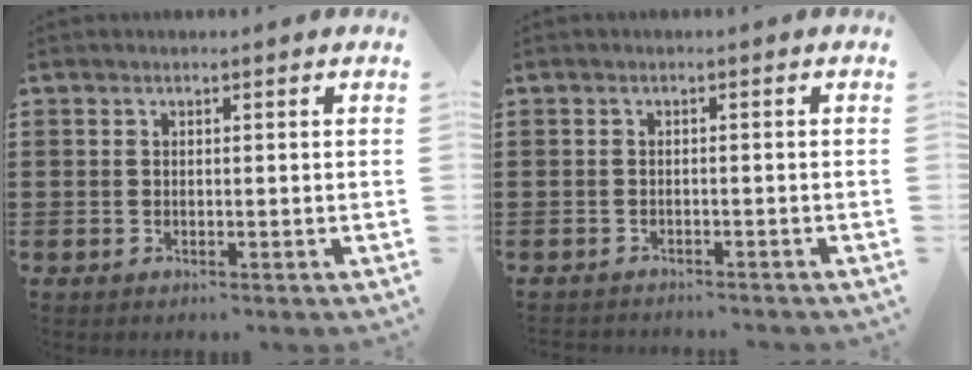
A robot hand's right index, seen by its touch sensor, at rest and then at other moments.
{"total": 1.2, "force": [-1.2, 0.1, -0.2], "torque": [-0.001, 0.004, -0.027]}